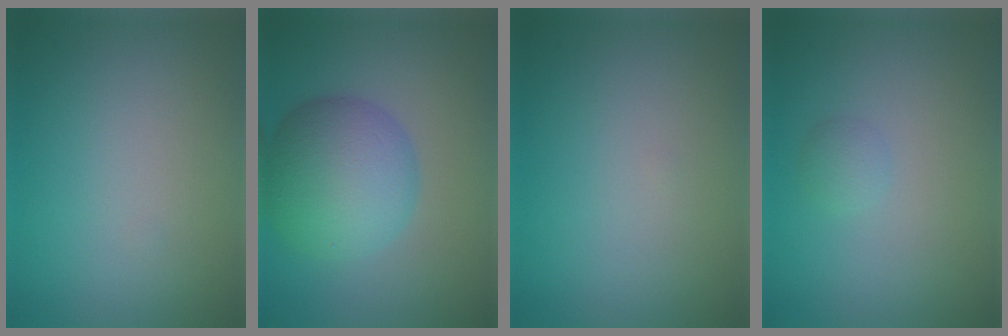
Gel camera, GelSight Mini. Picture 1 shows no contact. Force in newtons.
{"total": 8.0, "press": 8.0, "slide": 0.2}
{"total": 0.0}
{"total": 1.1, "press": 1.1, "slide": 0.1}